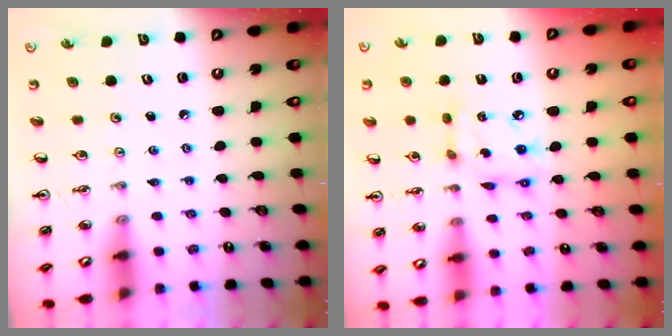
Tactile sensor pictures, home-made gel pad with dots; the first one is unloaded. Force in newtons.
{"total": 9.4, "press": 9.4, "slide": 0.7}